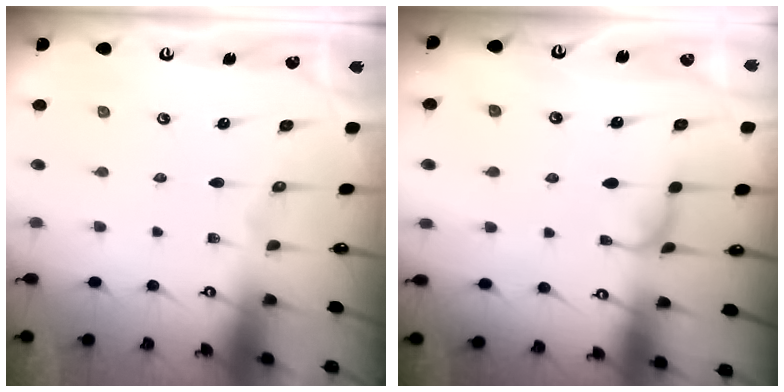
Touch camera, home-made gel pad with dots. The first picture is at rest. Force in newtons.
{"total": 1.1, "press": 0.9, "slide": 0.5}